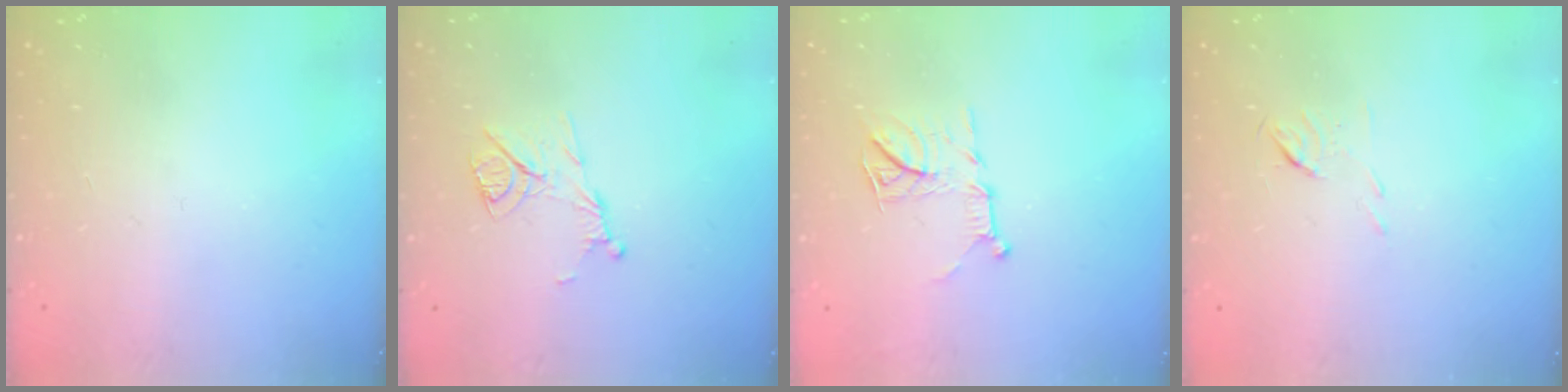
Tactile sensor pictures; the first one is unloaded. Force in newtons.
{"total": 9.2, "press": 9.2, "slide": 0.2}
{"total": 10.6, "press": 10.6, "slide": 0.8}
{"total": 4.1, "press": 3.9, "slide": 1.2}